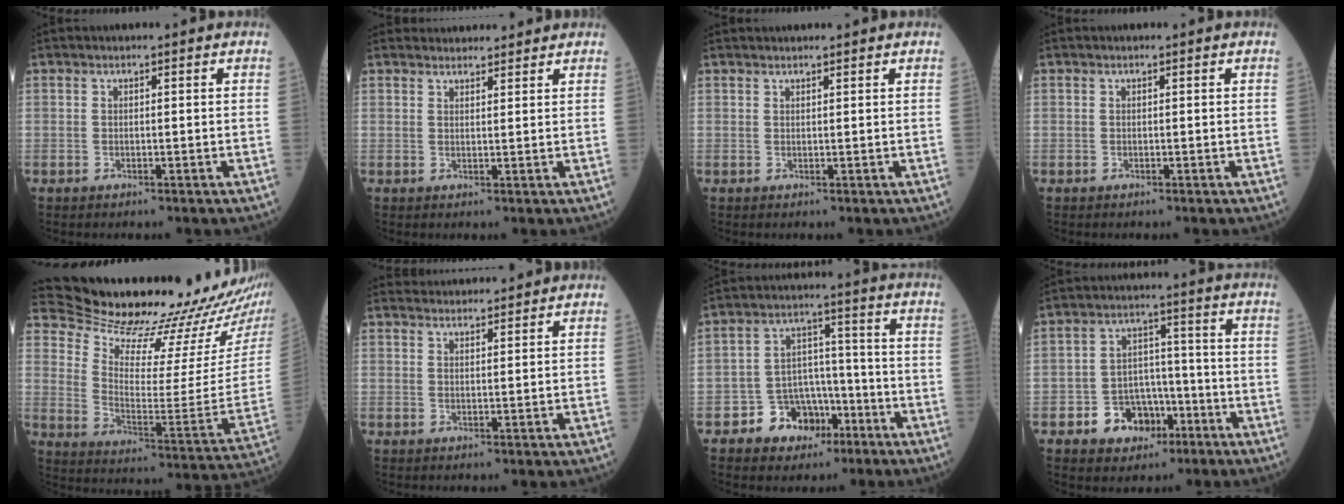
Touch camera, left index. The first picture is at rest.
{"total": 4.4, "force": [4.2, 1.2, 0.4], "torque": [-0.004, 0.018, 0.053]}
{"total": 2.5, "force": [2.4, 0.3, 0.6], "torque": [-0.009, 0.023, 0.030]}
{"total": 0.0}
{"total": 20.5, "force": [19.2, 0.5, 6.9], "torque": [-0.130, -0.122, 0.270]}
{"total": 4.9, "force": [4.8, 0.5, 0.3], "torque": [-0.009, 0.028, 0.071]}
{"total": 8.2, "force": [-4.7, 6.0, 3.0], "torque": [-0.050, 0.018, -0.074]}
{"total": 8.0, "force": [-4.1, 6.0, 3.5], "torque": [-0.065, 0.019, -0.061]}